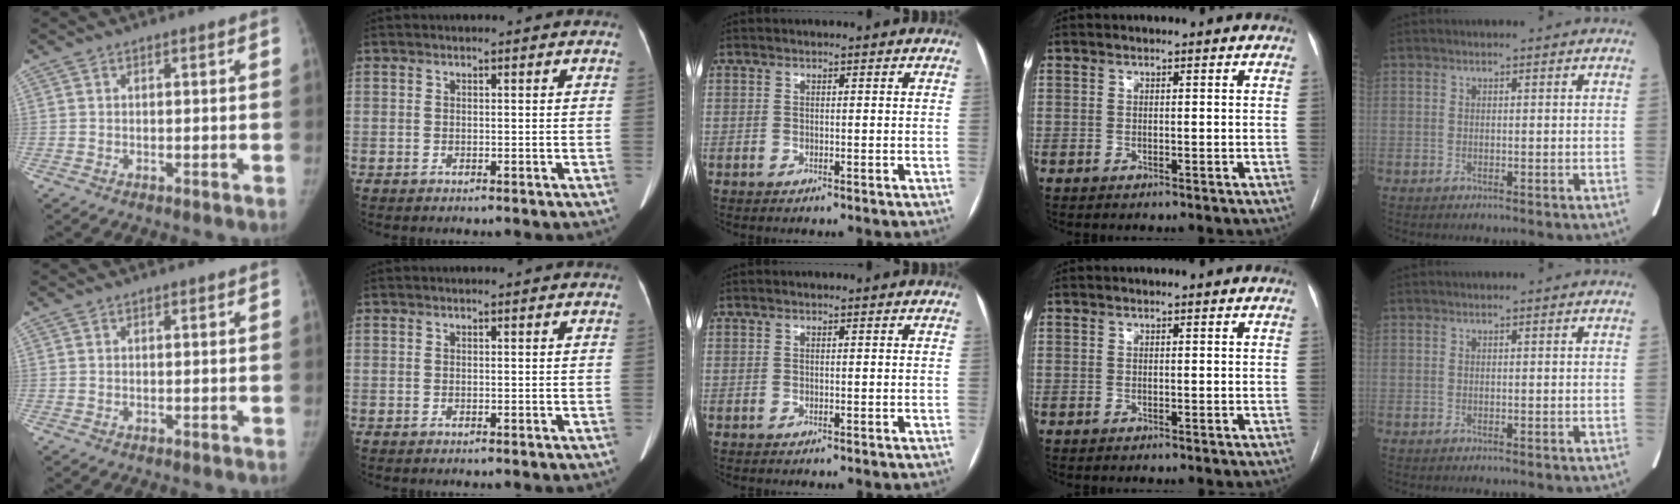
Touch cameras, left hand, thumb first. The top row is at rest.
{}